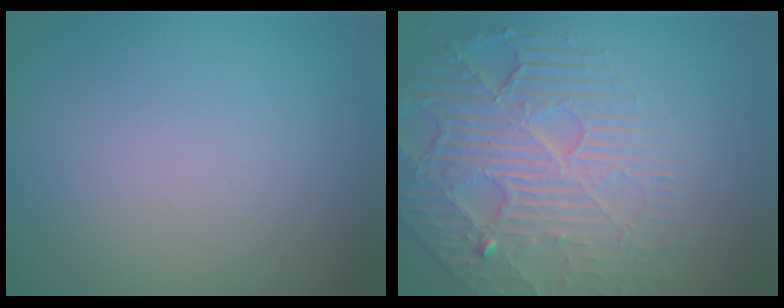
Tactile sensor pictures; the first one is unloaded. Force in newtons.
{"total": 7.0, "press": 5.5, "slide": 4.4}